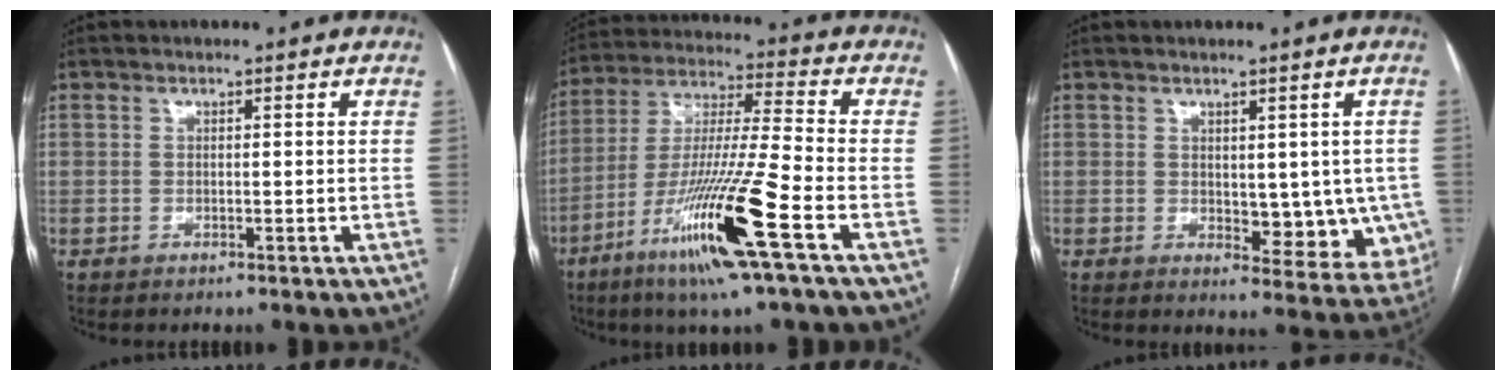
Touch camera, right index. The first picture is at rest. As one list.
[{"total": 17.3, "force": [-8.1, -0.6, 15.3], "torque": [-0.317, -0.030, -0.151]}, {"total": 8.5, "force": [-0.1, 4.4, 7.3], "torque": [-0.069, -0.011, 0.007]}]